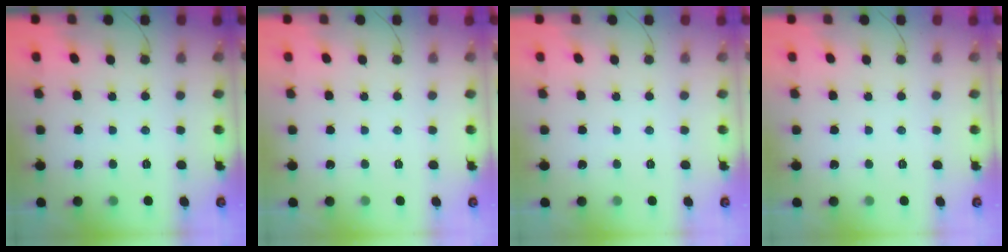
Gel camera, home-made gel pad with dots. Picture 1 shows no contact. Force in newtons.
{"total": 0.0}
{"total": 0.0}
{"total": 0.0}